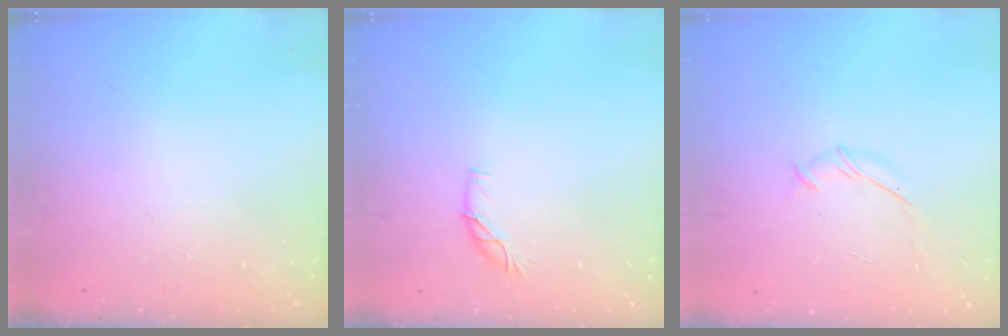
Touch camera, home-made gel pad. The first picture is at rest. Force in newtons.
{"total": 6.1, "press": 6.1, "slide": 0.6}
{"total": 5.3, "press": 5.1, "slide": 1.0}